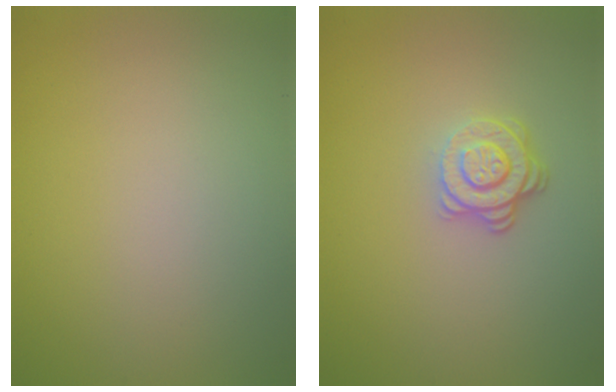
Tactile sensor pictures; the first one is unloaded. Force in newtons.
{"total": 3.1, "press": 2.5, "slide": 1.8}